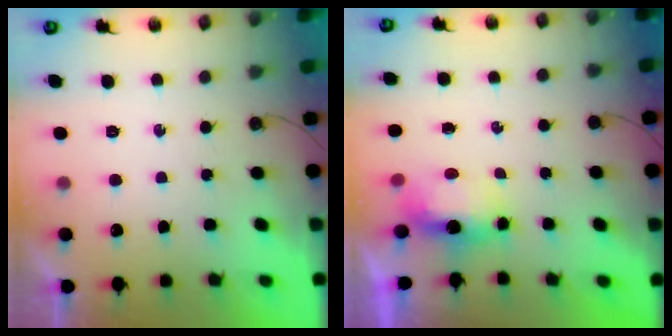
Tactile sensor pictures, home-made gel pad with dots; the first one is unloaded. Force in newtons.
{"total": 5.8, "press": 5.7, "slide": 1.1}